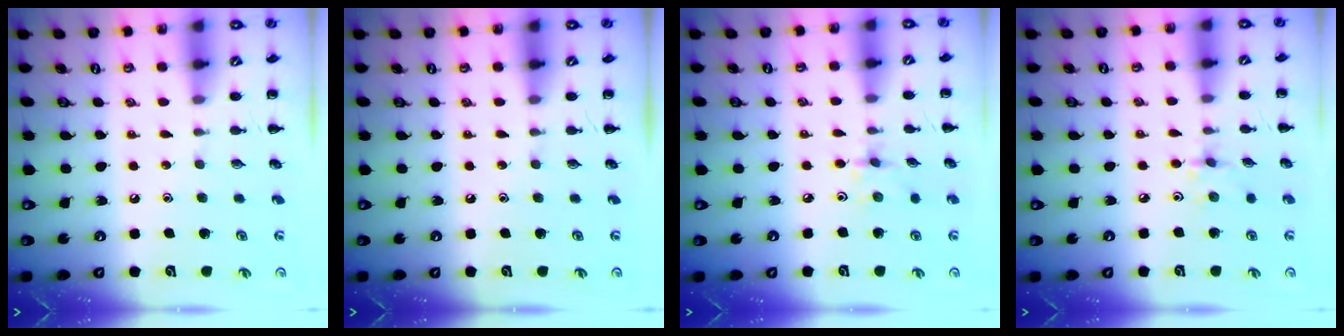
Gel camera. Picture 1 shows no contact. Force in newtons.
{"total": 0.0}
{"total": 2.7, "press": 2.5, "slide": 0.8}
{"total": 2.2, "press": 2.1, "slide": 0.6}